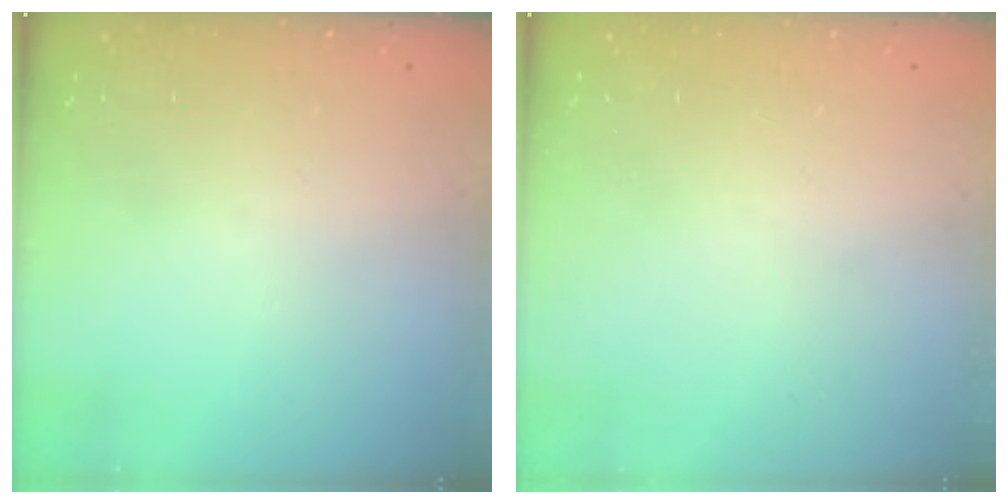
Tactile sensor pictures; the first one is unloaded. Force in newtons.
{"total": 0.0}